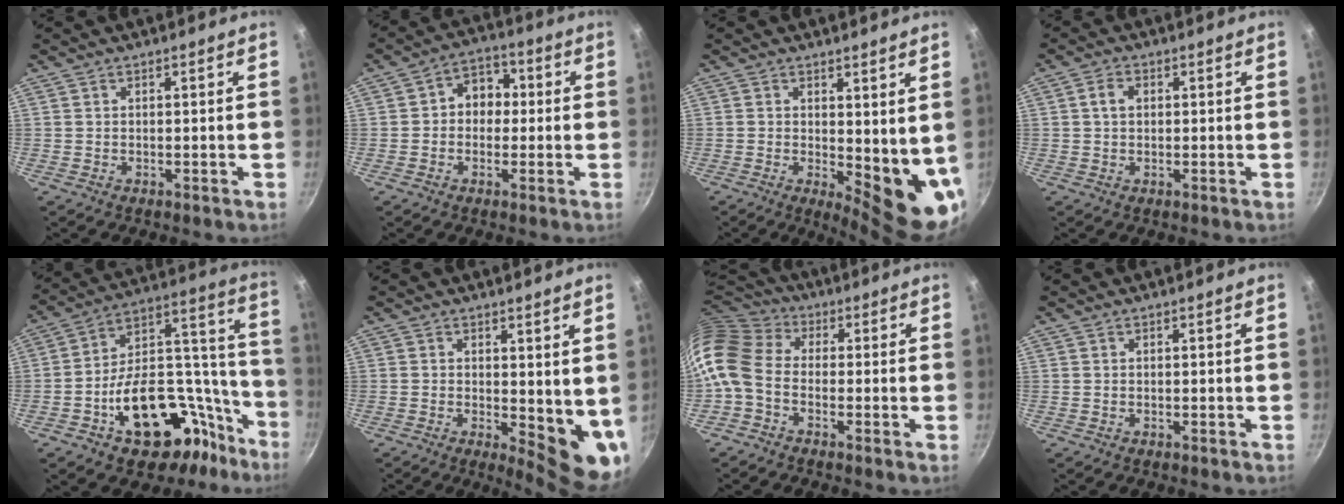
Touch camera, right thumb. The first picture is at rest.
{"total": 7.1, "force": [0.1, 5.8, 4.0], "torque": [-0.012, 0.018, -0.011]}
{"total": 9.6, "force": [1.1, 4.1, 8.6], "torque": [-0.091, -0.028, 0.022]}
{"total": 2.8, "force": [0.4, 2.0, 1.9], "torque": [-0.026, 0.005, 0.006]}
{"total": 29.0, "force": [-14.1, 16.9, 18.9], "torque": [-0.209, 0.118, -0.202]}
{"total": 8.5, "force": [0.8, 3.7, 7.6], "torque": [-0.079, -0.024, 0.014]}
{"total": 12.1, "force": [-2.4, 8.9, 7.8], "torque": [-0.155, 0.036, -0.069]}
{"total": 0.0}